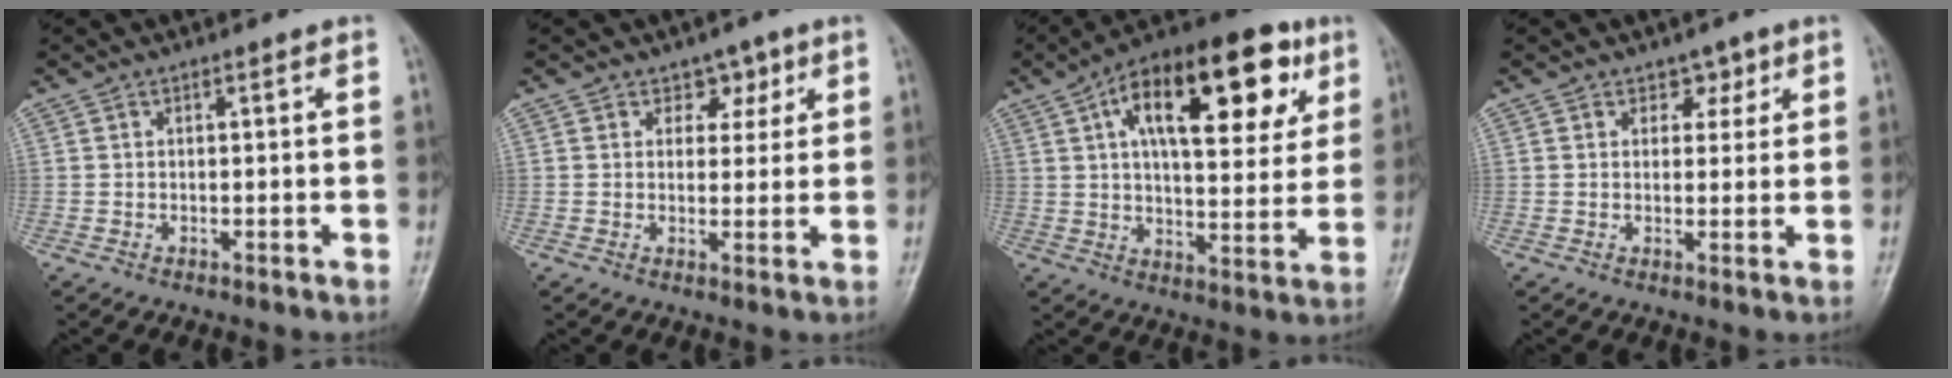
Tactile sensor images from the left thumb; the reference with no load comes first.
{"total": 3.7, "force": [2.1, 2.8, 1.3], "torque": [0.015, -0.009, 0.027]}
{"total": 23.0, "force": [9.2, 10.3, 18.3], "torque": [-0.244, 0.003, 0.136]}
{"total": 2.9, "force": [1.7, 2.2, 0.9], "torque": [0.015, -0.007, 0.019]}